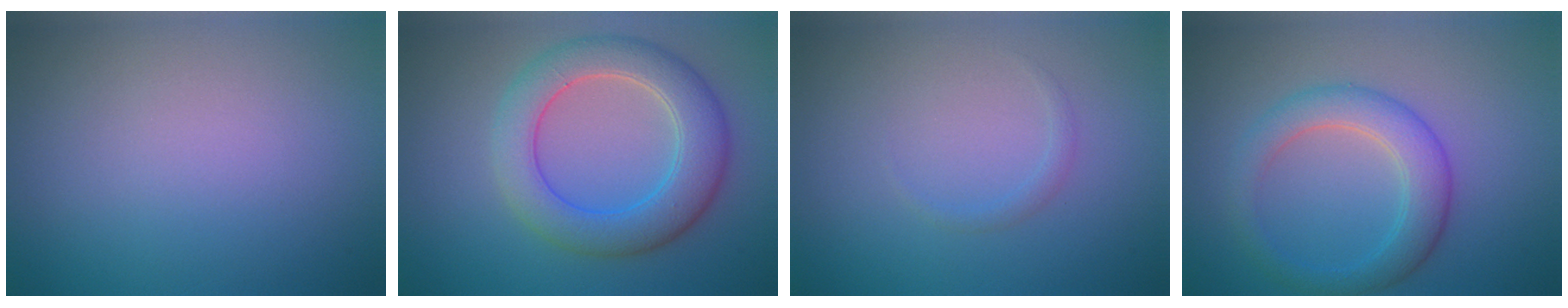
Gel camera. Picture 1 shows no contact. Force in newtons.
{"total": 6.1, "press": 6.1, "slide": 0.3}
{"total": 0.7, "press": 0.7, "slide": 0.0}
{"total": 4.0, "press": 4.0, "slide": 0.1}